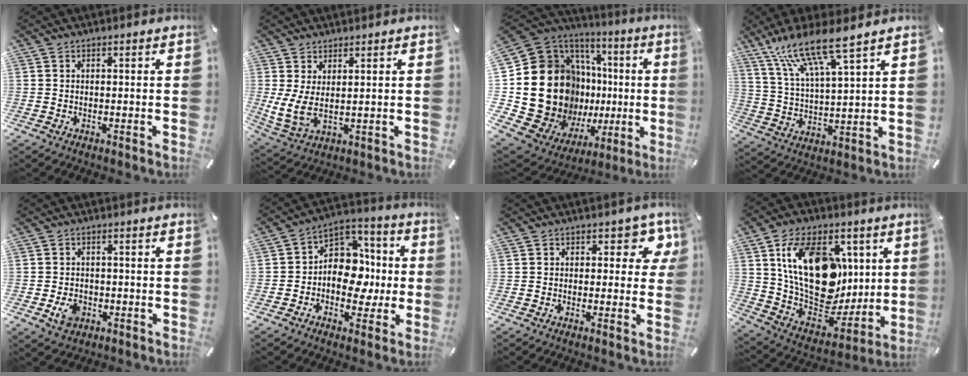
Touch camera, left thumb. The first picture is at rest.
{"total": 6.5, "force": [1.9, 3.2, 5.3], "torque": [-0.134, -0.021, 0.035]}
{"total": 27.8, "force": [-0.8, 20.1, 19.2], "torque": [-0.346, -0.056, 0.044]}
{"total": 13.2, "force": [10.3, 1.6, 8.1], "torque": [-0.186, -0.046, 0.180]}
{"total": 4.6, "force": [-1.5, 3.5, 2.6], "torque": [-0.048, 0.000, -0.029]}
{"total": 12.2, "force": [-1.3, 10.2, 6.5], "torque": [-0.106, -0.002, -0.018]}
{"total": 6.6, "force": [2.2, 4.0, 4.7], "torque": [-0.041, -0.005, 0.030]}
{"total": 23.3, "force": [6.5, 15.2, 16.5], "torque": [-0.301, -0.030, 0.117]}